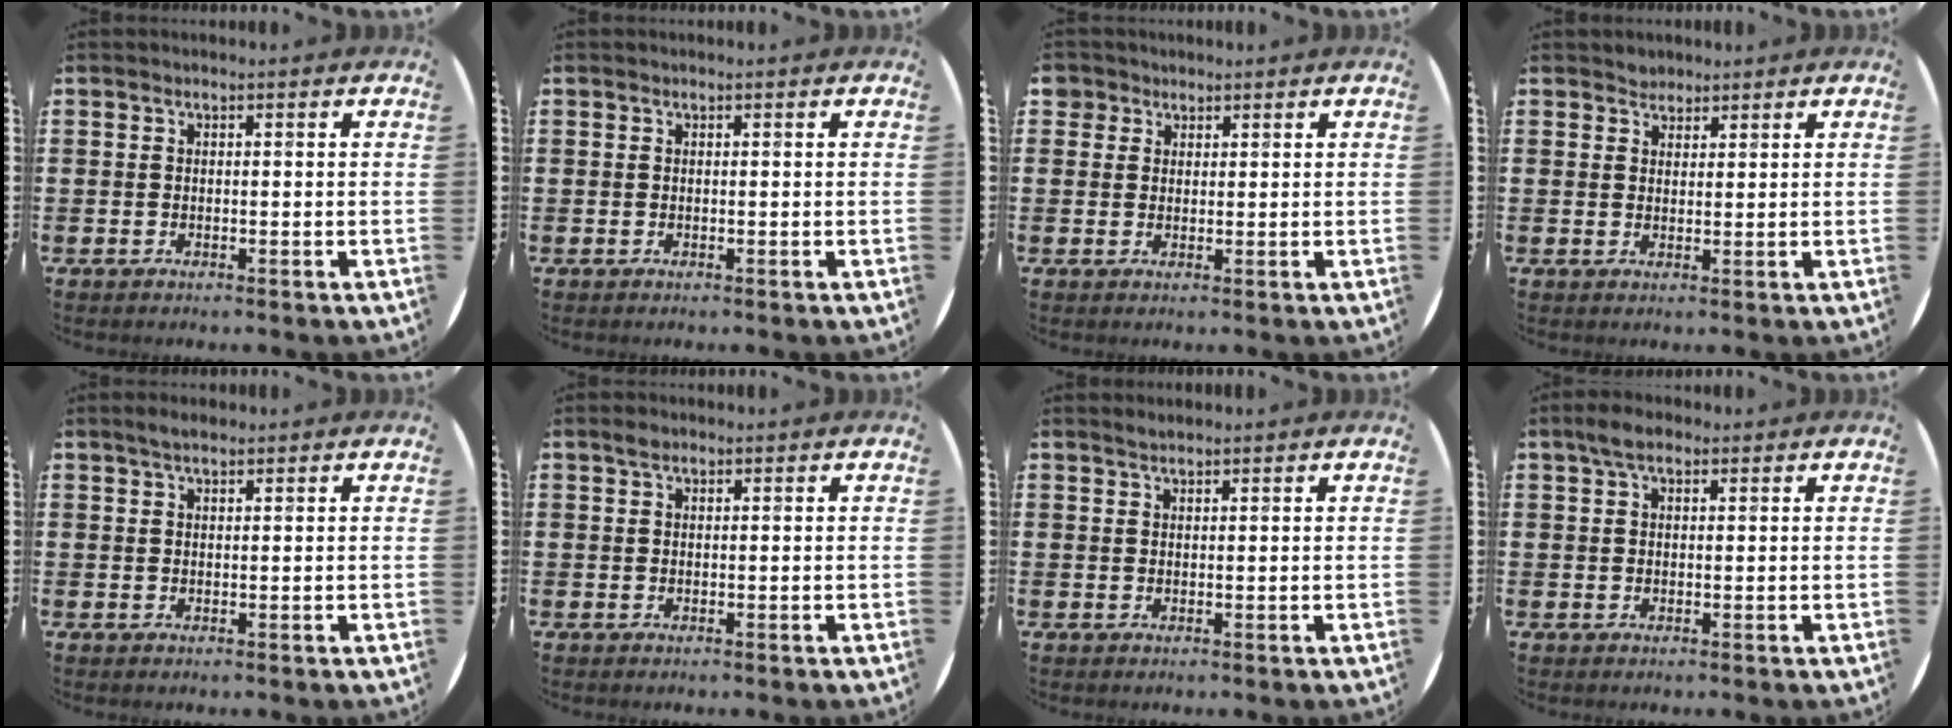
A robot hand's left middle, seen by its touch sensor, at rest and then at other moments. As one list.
[{"total": 0.0}, {"total": 2.1, "force": [1.6, 1.4, 0.0], "torque": [0.003, 0.003, 0.030]}, {"total": 1.7, "force": [1.6, 0.6, -0.2], "torque": [0.008, 0.000, 0.031]}, {"total": 1.7, "force": [1.3, 0.4, 0.9], "torque": [-0.011, 0.001, 0.022]}, {"total": 1.1, "force": [0.8, 0.5, 0.5], "torque": [-0.003, 0.002, 0.012]}, {"total": 1.1, "force": [1.1, 0.1, 0.2], "torque": [-0.005, 0.001, 0.021]}, {"total": 3.1, "force": [2.1, 1.5, 1.8], "torque": [-0.031, 0.006, 0.036]}]